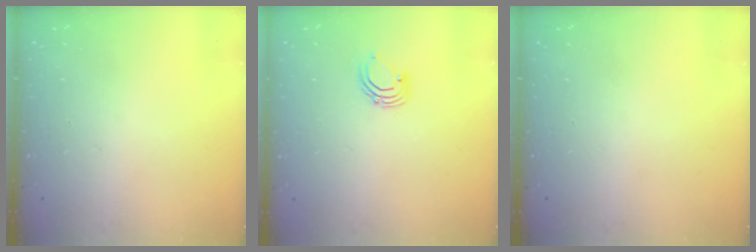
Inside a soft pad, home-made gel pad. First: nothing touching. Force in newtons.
{"total": 3.5, "press": 3.5, "slide": 0.2}
{"total": 0.0}